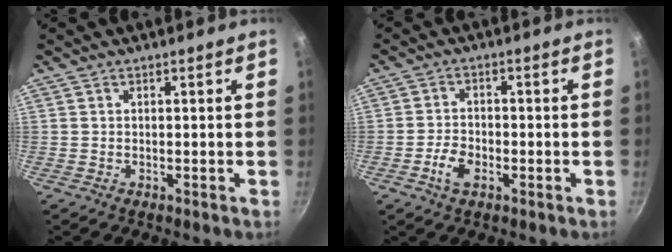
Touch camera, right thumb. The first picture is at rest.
{"total": 4.8, "force": [-1.9, 2.6, 3.5], "torque": [-0.065, 0.013, -0.036]}